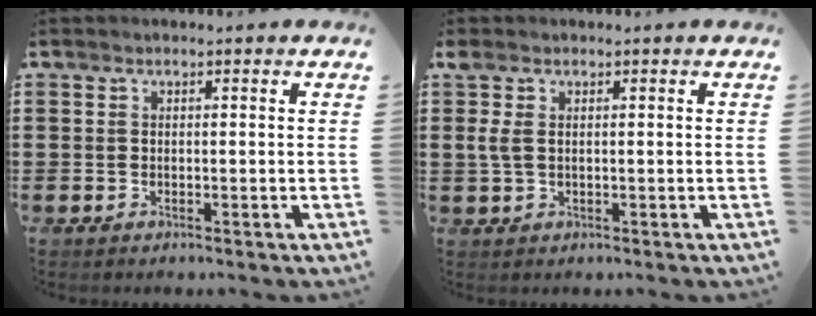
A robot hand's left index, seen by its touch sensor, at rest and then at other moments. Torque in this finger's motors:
{"motor_torque": [0.71, -0.32, 0.11, 0.11]}